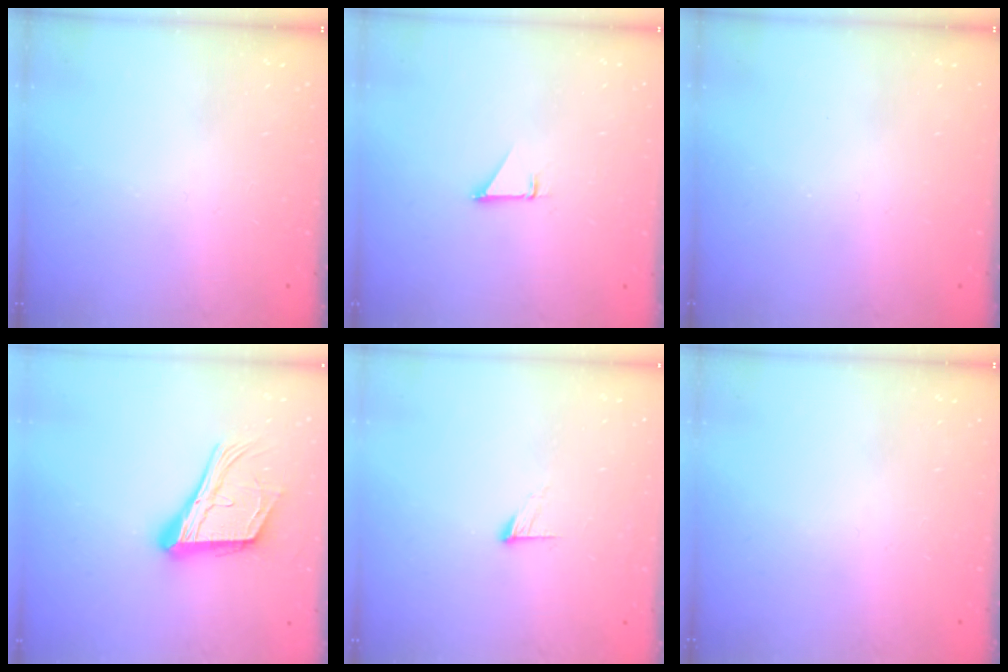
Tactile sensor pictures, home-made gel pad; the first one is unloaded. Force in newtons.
{"total": 0.9, "press": 0.9, "slide": 0.1}
{"total": 0.0}
{"total": 18.8, "press": 18.5, "slide": 3.2}
{"total": 6.8, "press": 6.8, "slide": 0.6}
{"total": 0.0}